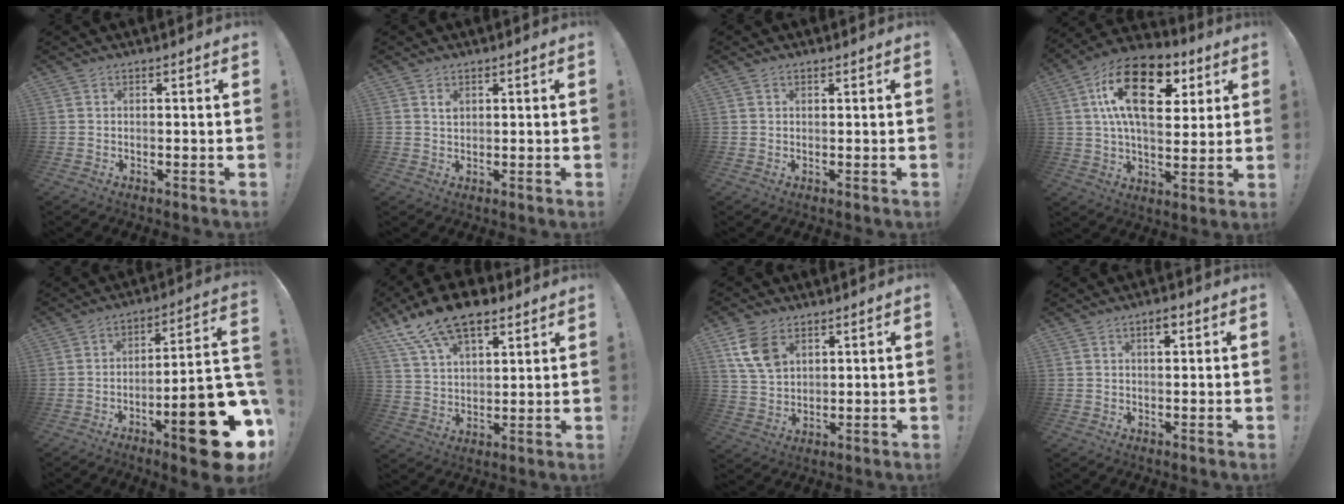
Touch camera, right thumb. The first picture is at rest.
{"total": 1.7, "force": [1.0, 1.1, 0.8], "torque": [0.001, -0.007, 0.015]}
{"total": 0.6, "force": [0.5, 0.3, 0.2], "torque": [0.004, -0.003, 0.009]}
{"total": 21.5, "force": [7.7, 11.8, 16.4], "torque": [-0.274, -0.030, 0.126]}
{"total": 22.6, "force": [-10.2, 6.0, 19.3], "torque": [-0.243, 0.056, -0.154]}
{"total": 14.7, "force": [10.0, 7.0, 8.1], "torque": [-0.157, -0.059, 0.184]}
{"total": 10.2, "force": [5.3, 6.6, 5.7], "torque": [-0.112, -0.011, 0.105]}
{"total": 2.9, "force": [1.4, 1.2, 2.2], "torque": [-0.027, -0.002, 0.018]}